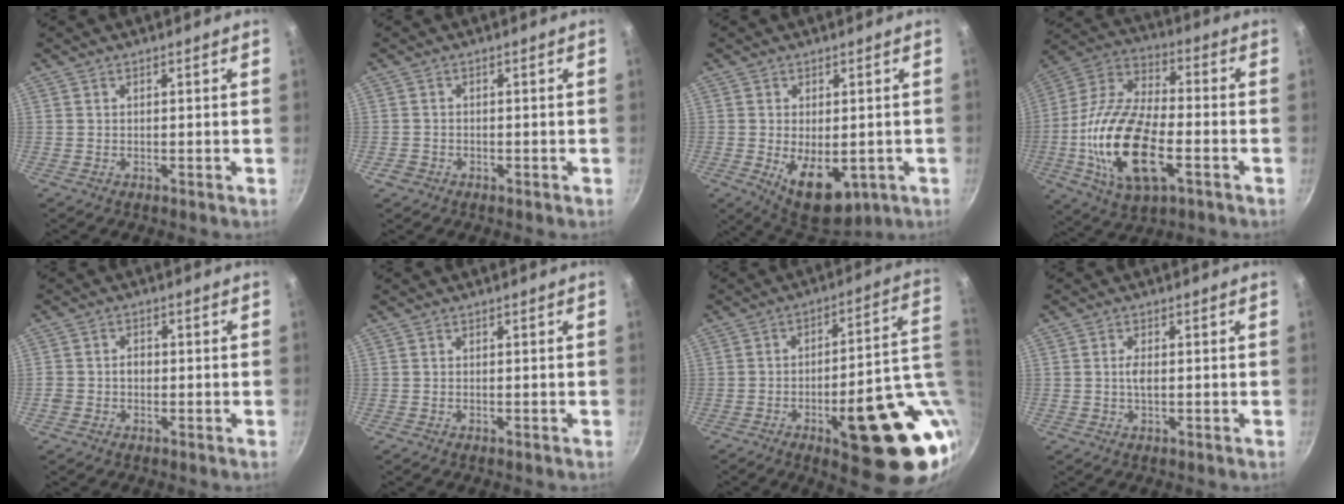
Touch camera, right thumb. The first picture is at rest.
{"total": 1.5, "force": [-0.8, 1.2, 0.3], "torque": [-0.002, 0.005, -0.017]}
{"total": 11.2, "force": [-3.0, 6.3, 8.8], "torque": [-0.121, -0.011, -0.025]}
{"total": 22.3, "force": [-5.8, 10.7, 18.7], "torque": [-0.372, 0.019, -0.101]}
{"total": 2.8, "force": [-0.4, 2.3, 1.7], "torque": [-0.023, 0.013, -0.008]}
{"total": 0.0}
{"total": 25.0, "force": [-7.0, 6.8, 23.0], "torque": [-0.243, 0.024, -0.083]}
{"total": 2.1, "force": [0.0, 1.0, 1.9], "torque": [-0.037, 0.002, -0.002]}